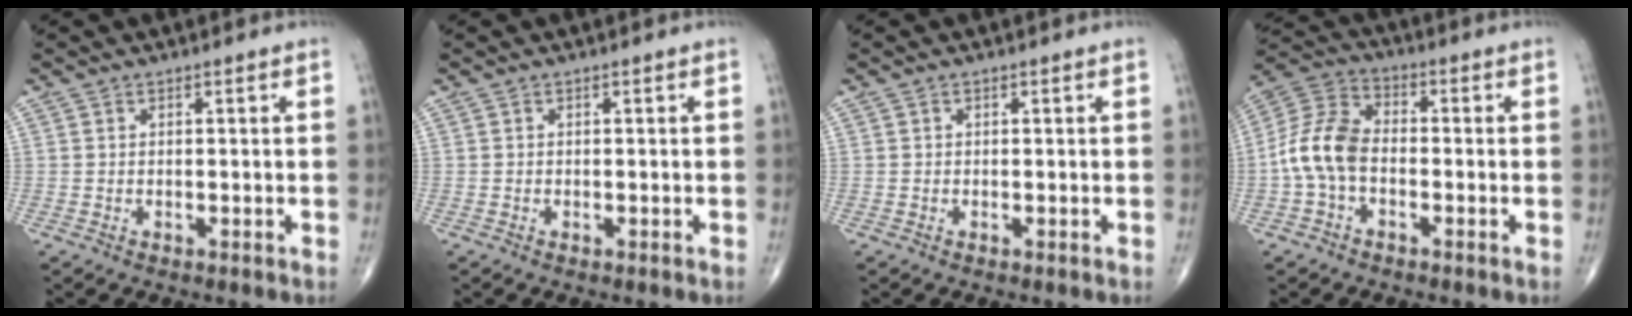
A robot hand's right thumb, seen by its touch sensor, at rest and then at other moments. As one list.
[{"total": 0.0}, {"total": 0.0}, {"total": 10.4, "force": [-1.9, 6.7, 7.7], "torque": [-0.151, 0.032, -0.051]}]